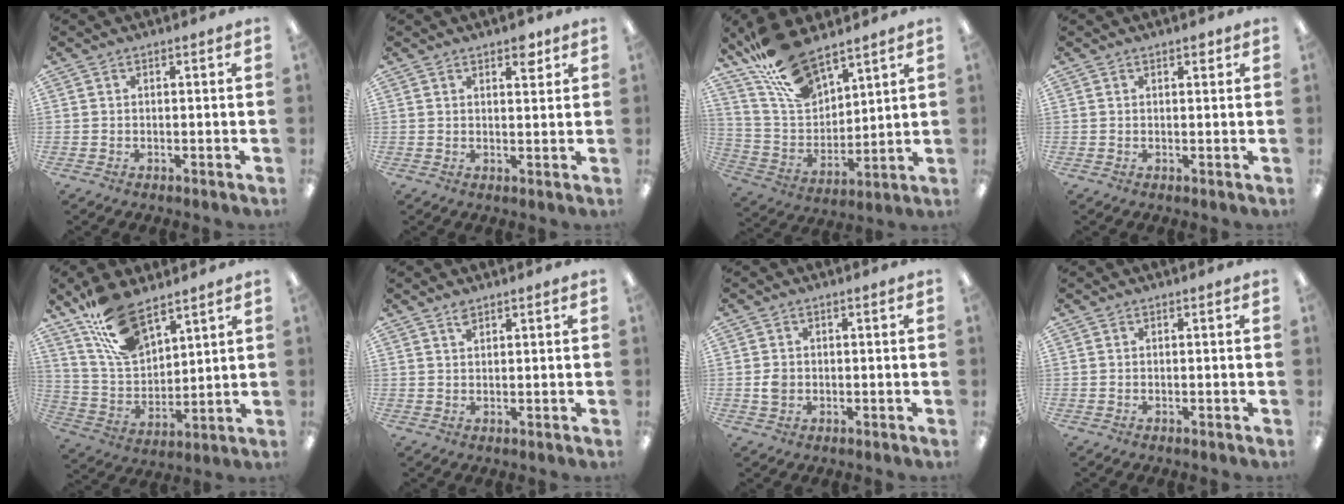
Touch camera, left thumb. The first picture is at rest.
{"total": 4.1, "force": [3.0, 1.7, 2.2], "torque": [-0.018, -0.015, 0.047]}
{"total": 17.4, "force": [13.6, 7.0, 8.2], "torque": [-0.180, -0.069, 0.250]}
{"total": 1.5, "force": [1.1, 0.6, 0.9], "torque": [-0.010, -0.002, 0.017]}
{"total": 15.7, "force": [10.9, 7.5, 8.4], "torque": [-0.171, -0.045, 0.205]}
{"total": 2.0, "force": [1.7, 0.7, 0.9], "torque": [-0.022, -0.002, 0.032]}
{"total": 2.6, "force": [-0.1, 2.1, 1.4], "torque": [-0.017, 0.002, -0.004]}
{"total": 0.0}